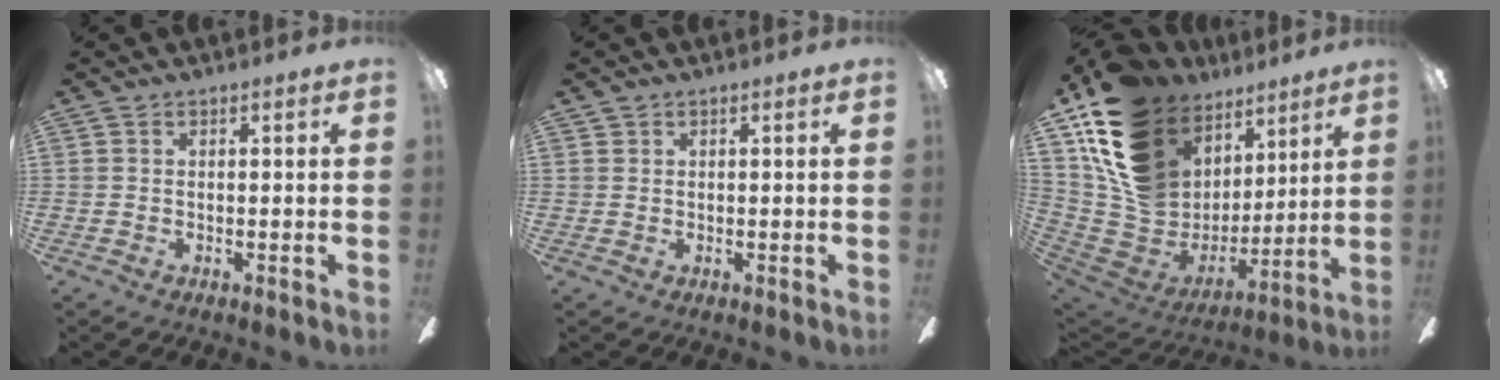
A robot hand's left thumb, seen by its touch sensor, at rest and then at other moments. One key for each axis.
{"total": 0.6, "fx": 0.3, "fy": 0.4, "fz": -0.1, "tx": 0.001, "ty": 0.003, "tz": 0.006}
{"total": 19.9, "fx": 11.4, "fy": 13.9, "fz": 8.5, "tx": -0.186, "ty": -0.066, "tz": 0.233}